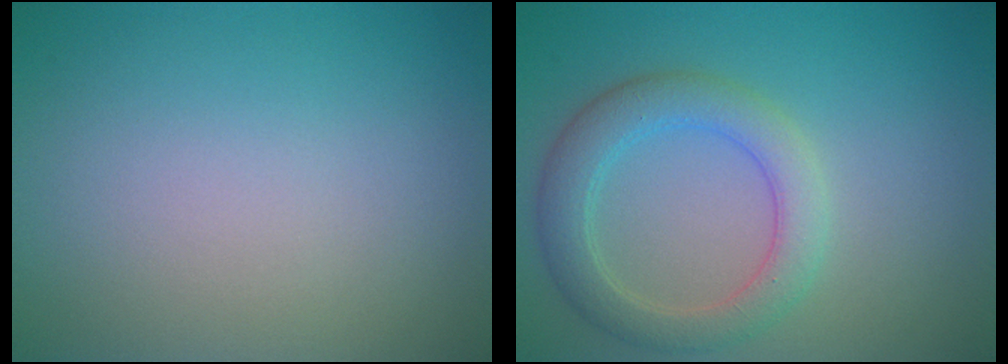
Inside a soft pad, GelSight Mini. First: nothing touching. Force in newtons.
{"total": 4.0, "press": 4.0, "slide": 0.2}